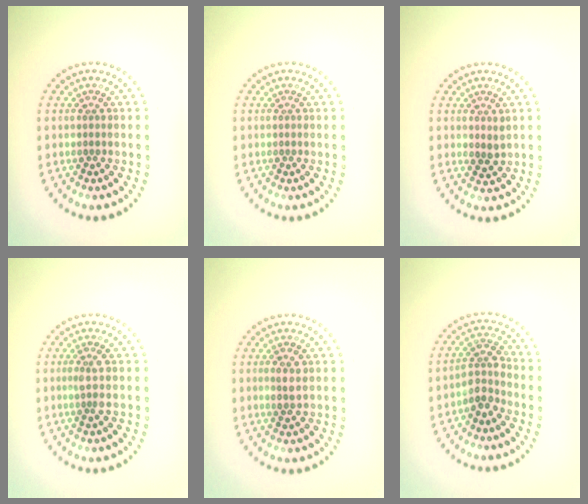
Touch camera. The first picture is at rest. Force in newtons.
{"total": 0.0}
{"total": 1.2, "press": 1.0, "slide": 0.6}
{"total": 1.5, "press": 1.1, "slide": 1.0}
{"total": 1.6, "press": 1.6, "slide": 0.4}
{"total": 2.6, "press": 2.1, "slide": 1.6}